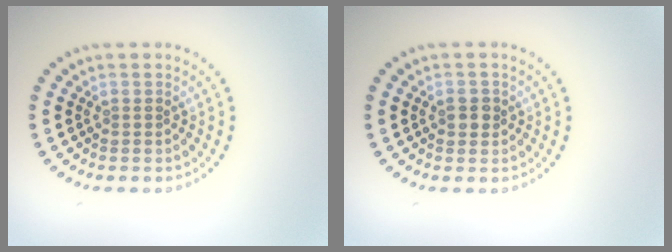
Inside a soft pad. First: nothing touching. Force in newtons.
{"total": 1.5, "press": 1.5, "slide": 0.3}